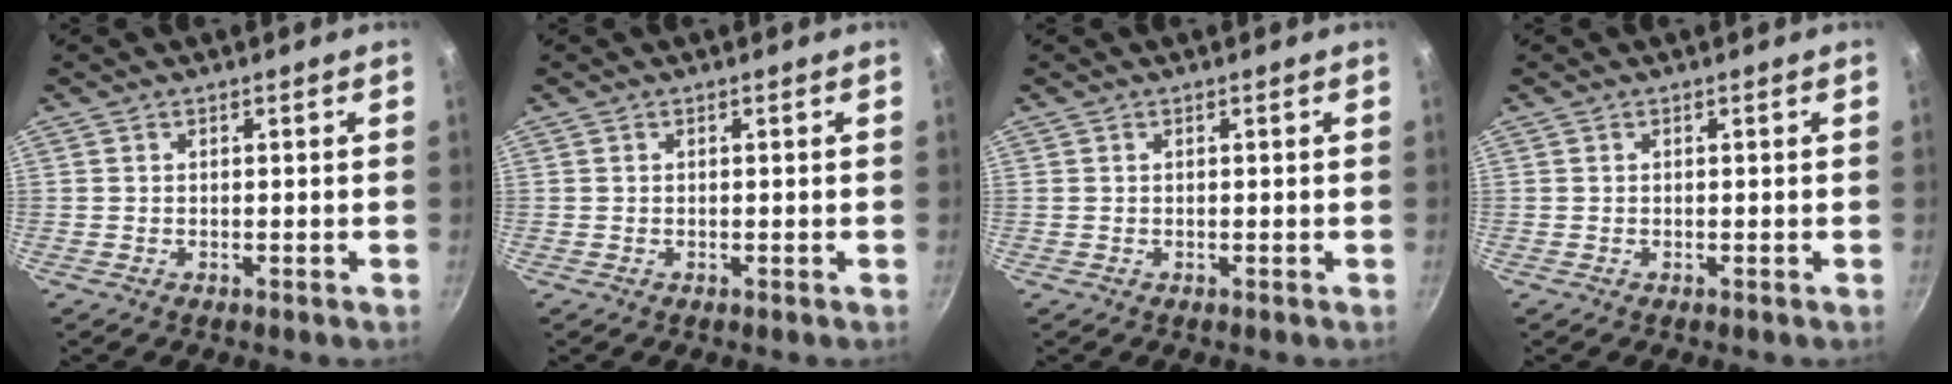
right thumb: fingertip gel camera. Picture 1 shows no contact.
{"total": 0.0}
{"total": 0.0}
{"total": 0.0}